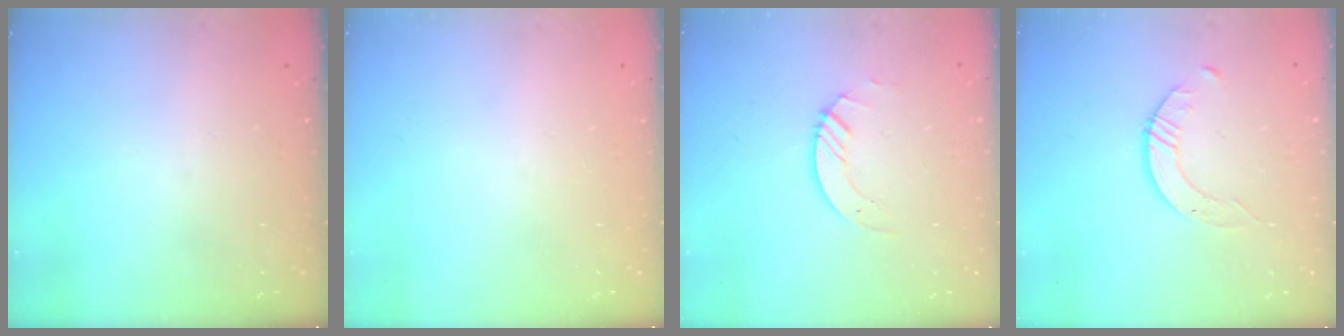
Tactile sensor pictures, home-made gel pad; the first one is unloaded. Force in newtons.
{"total": 0.0}
{"total": 3.7, "press": 3.7, "slide": 0.4}
{"total": 3.2, "press": 3.1, "slide": 0.4}